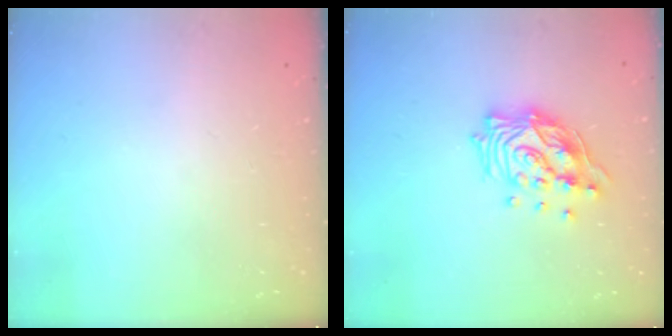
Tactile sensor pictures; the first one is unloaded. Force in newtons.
{"total": 15.2, "press": 15.2, "slide": 1.1}